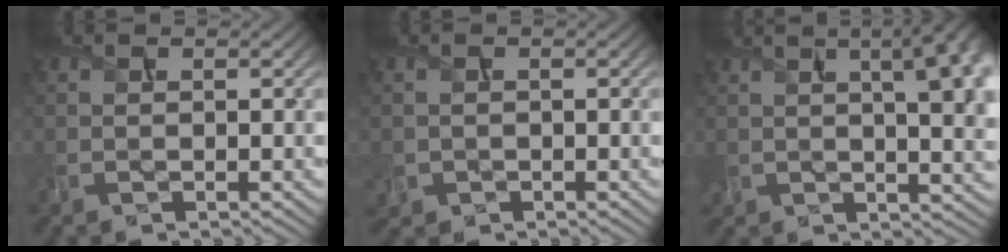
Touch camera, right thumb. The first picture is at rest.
{"total": 1.4, "force": [-0.4, 1.3, -0.4], "torque": [0.002, -0.012, -0.006]}
{"total": 14.9, "force": [4.1, 6.4, 12.8], "torque": [-0.165, 0.045, 0.062]}